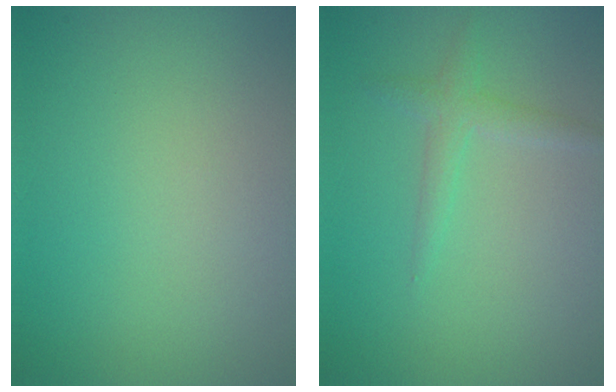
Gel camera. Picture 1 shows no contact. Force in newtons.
{"total": 1.7, "press": 1.7, "slide": 0.0}